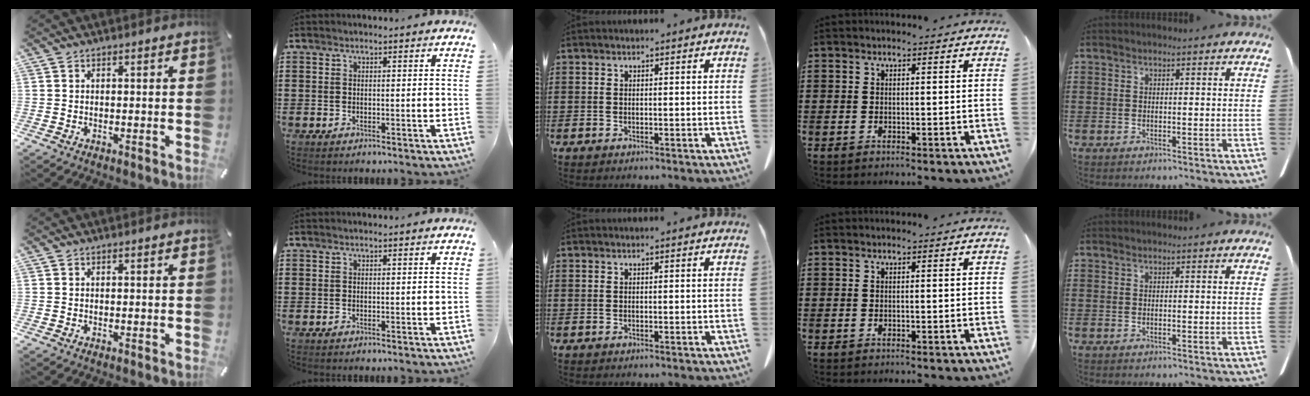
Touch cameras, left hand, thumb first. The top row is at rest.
{}